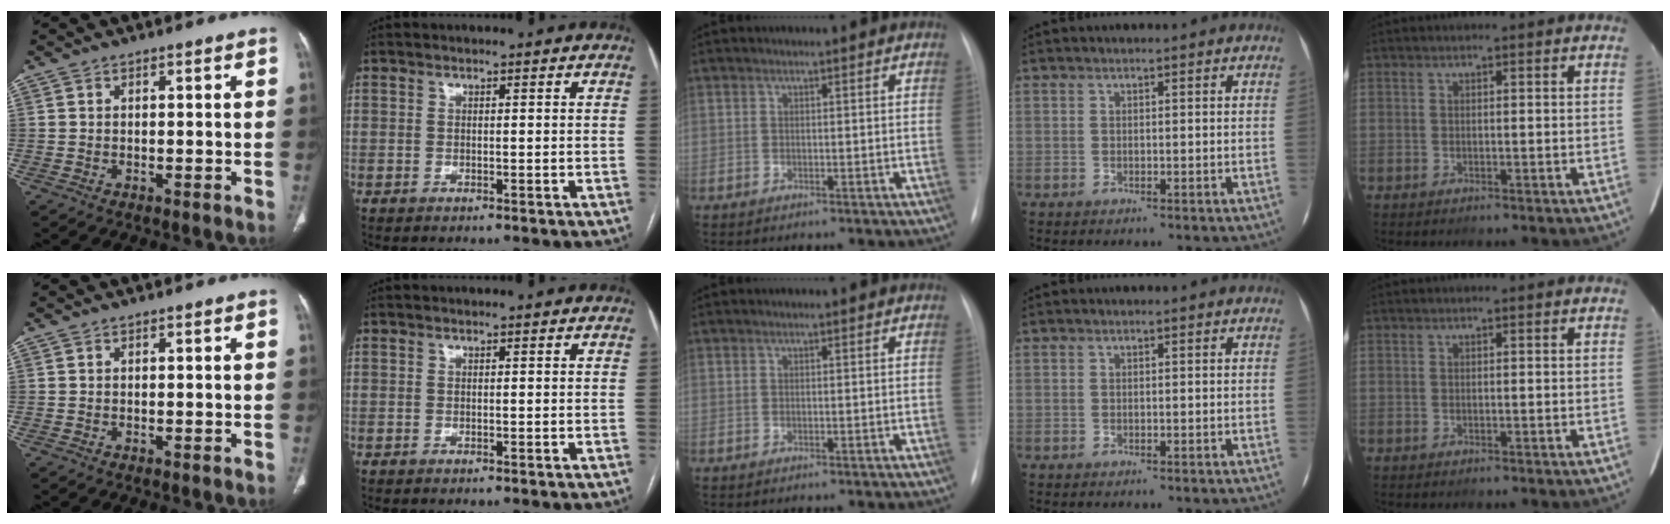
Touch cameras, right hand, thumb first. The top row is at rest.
{}